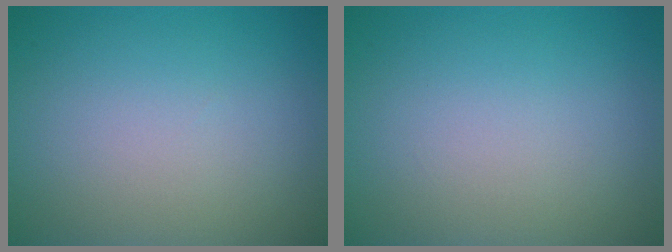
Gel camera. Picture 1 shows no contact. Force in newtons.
{"total": 0.0}